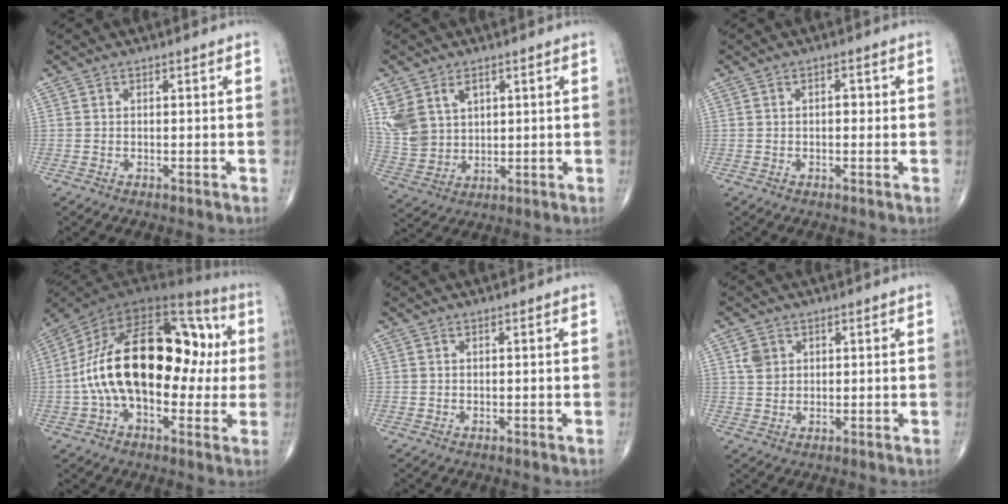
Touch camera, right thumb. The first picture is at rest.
{"total": 9.8, "force": [4.0, 6.8, 5.8], "torque": [-0.106, -0.010, 0.098]}
{"total": 1.8, "force": [0.1, 1.1, 1.4], "torque": [-0.013, 0.003, -0.004]}
{"total": 26.9, "force": [0.8, 15.3, 22.1], "torque": [-0.369, 0.057, 0.005]}
{"total": 0.0}
{"total": 3.4, "force": [1.3, 2.7, 1.5], "torque": [-0.017, -0.003, 0.028]}